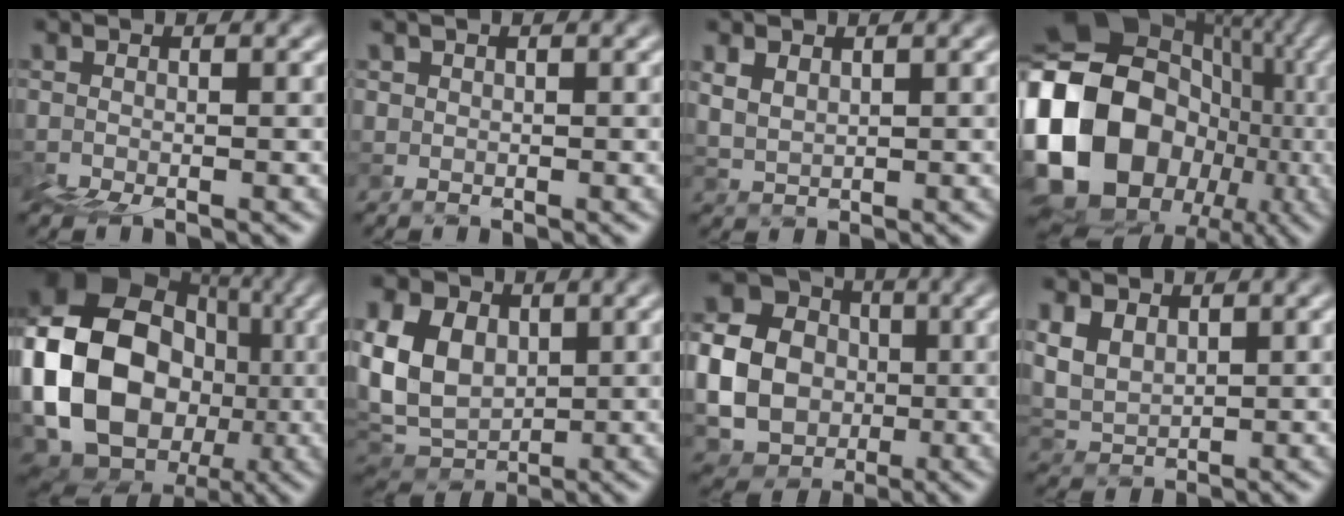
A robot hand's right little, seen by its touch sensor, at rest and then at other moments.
{"total": 1.5, "force": [1.2, 0.7, -0.6], "torque": [0.035, 0.014, 0.018]}
{"total": 2.4, "force": [2.4, 0.1, -0.4], "torque": [0.009, 0.004, 0.055]}
{"total": 18.9, "force": [-1.2, 16.2, 9.6], "torque": [-0.194, 0.009, -0.038]}
{"total": 13.9, "force": [0.0, 11.3, 8.0], "torque": [-0.152, 0.008, -0.002]}
{"total": 7.2, "force": [3.3, 5.1, 3.9], "torque": [-0.105, 0.018, 0.061]}
{"total": 12.1, "force": [1.1, 11.3, 4.4], "torque": [-0.117, 0.023, -0.007]}
{"total": 4.9, "force": [3.9, 2.6, 1.5], "torque": [-0.055, 0.018, 0.079]}